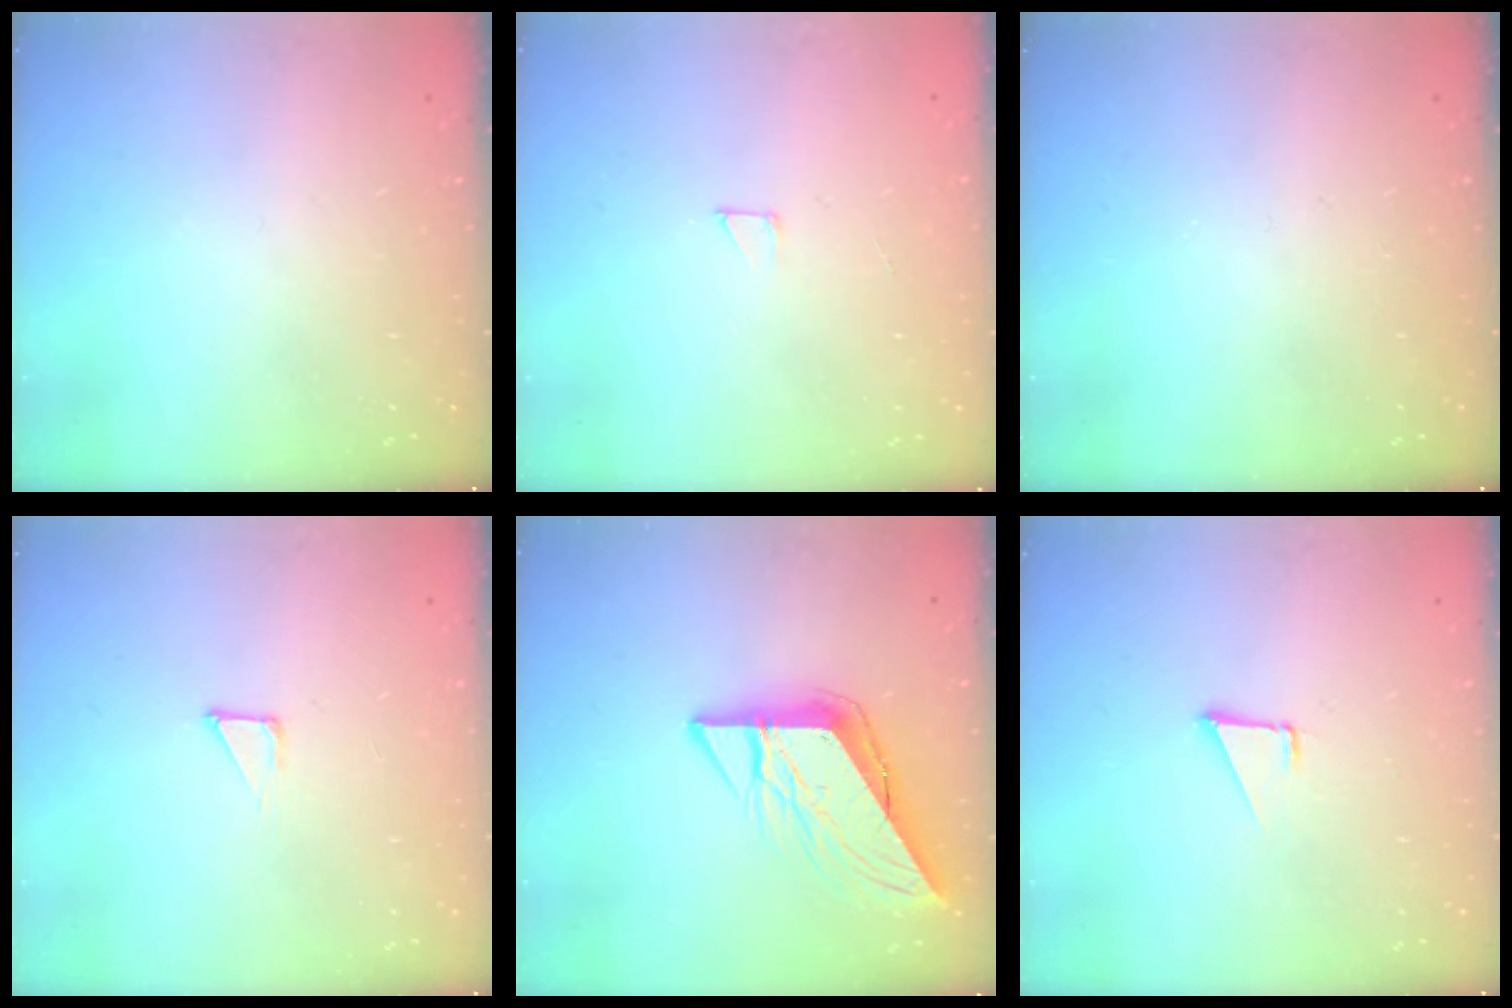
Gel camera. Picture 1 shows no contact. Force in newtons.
{"total": 2.0, "press": 2.0, "slide": 0.0}
{"total": 0.0}
{"total": 2.7, "press": 2.7, "slide": 0.3}
{"total": 11.6, "press": 11.5, "slide": 1.4}
{"total": 1.6, "press": 1.5, "slide": 0.1}